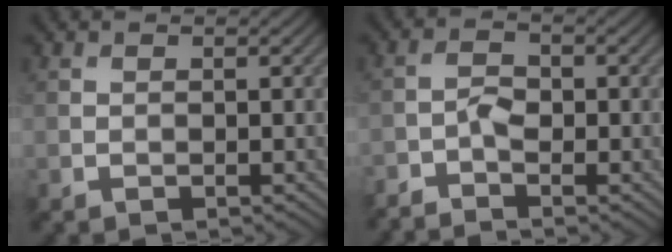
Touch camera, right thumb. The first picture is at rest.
{"total": 2.6, "force": [-2.1, 0.7, 1.2], "torque": [-0.029, -0.002, -0.051]}